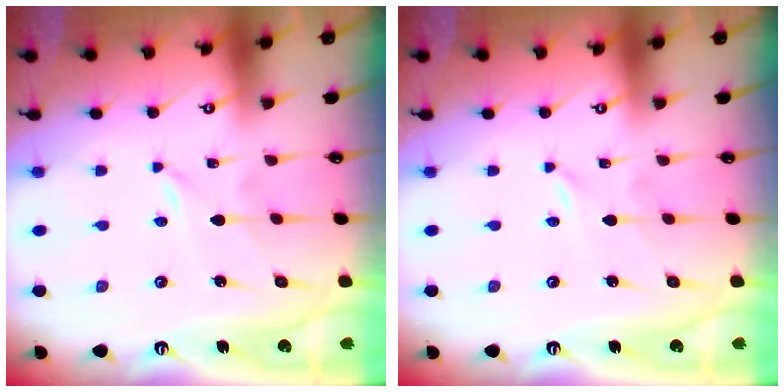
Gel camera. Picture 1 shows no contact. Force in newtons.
{"total": 0.0}